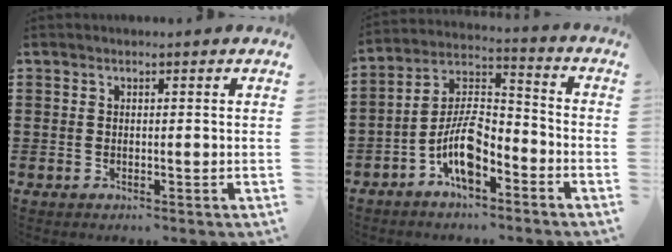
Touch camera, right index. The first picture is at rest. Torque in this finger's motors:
{"motor_torque": [2.10, 0.04, 1.05, 0.21]}